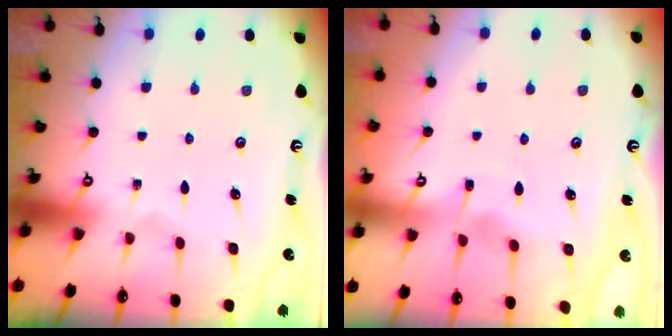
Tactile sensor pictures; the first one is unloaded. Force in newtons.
{"total": 3.2, "press": 3.2, "slide": 0.1}